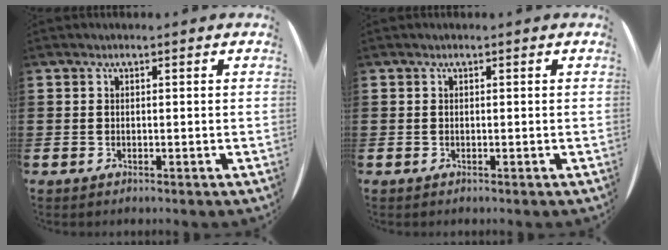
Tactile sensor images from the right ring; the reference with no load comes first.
{"total": 0.0}